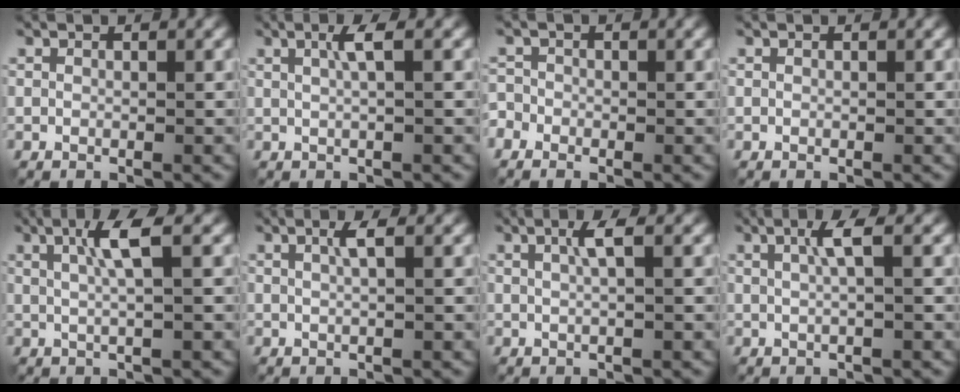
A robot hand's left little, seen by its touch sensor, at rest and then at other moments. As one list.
[{"total": 1.9, "force": [0.2, 0.3, 1.9], "torque": [-0.036, 0.001, 0.005]}, {"total": 1.3, "force": [-0.9, 1.0, -0.2], "torque": [0.007, -0.002, -0.018]}, {"total": 0.0}, {"total": 3.3, "force": [0.5, 0.4, 3.3], "torque": [-0.066, 0.002, 0.012]}, {"total": 1.6, "force": [0.2, 0.3, 1.6], "torque": [-0.030, 0.001, 0.005]}, {"total": 2.0, "force": [0.2, 0.3, 1.9], "torque": [-0.037, 0.002, 0.006]}, {"total": 2.3, "force": [0.2, 0.3, 2.3], "torque": [-0.044, 0.003, 0.006]}]